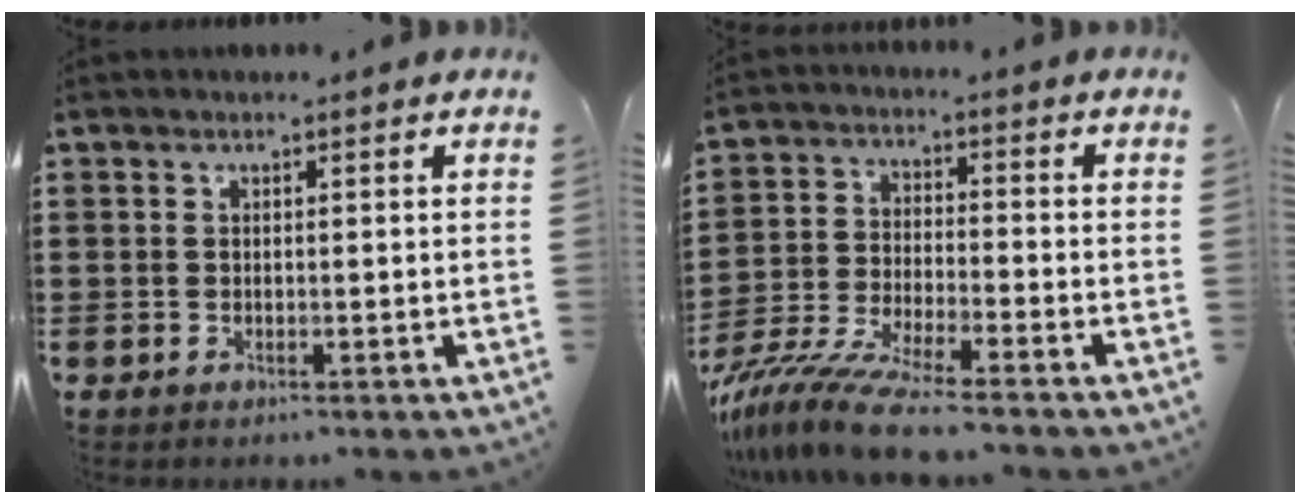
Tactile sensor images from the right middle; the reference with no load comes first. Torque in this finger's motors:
{"motor_torque": [1.56, -0.58, 1.02, 0.21]}